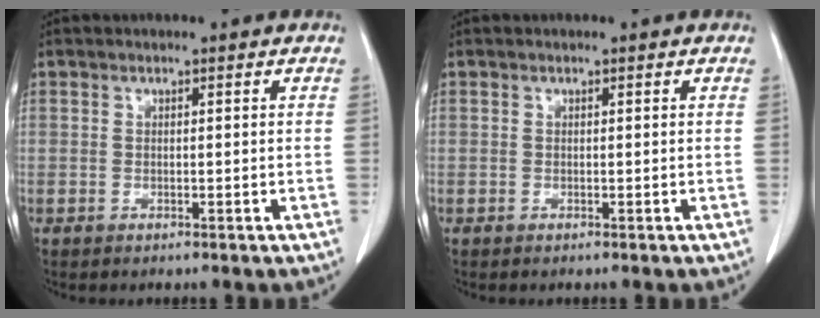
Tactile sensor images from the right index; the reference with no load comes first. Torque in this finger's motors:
{"motor_torque": [0.03, -0.02, -0.01, 0.02]}